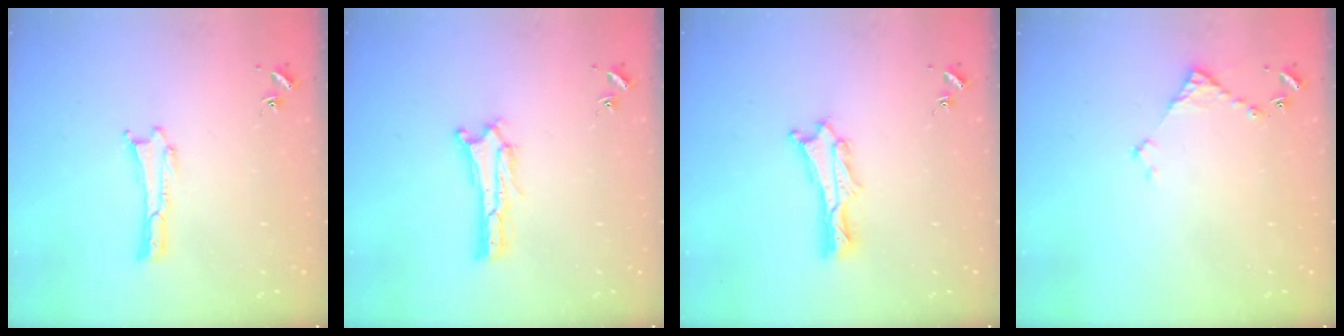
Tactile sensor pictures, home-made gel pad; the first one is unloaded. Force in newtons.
{"total": 0.6, "press": 0.5, "slide": 0.2}
{"total": 1.5, "press": 1.4, "slide": 0.2}
{"total": 3.7, "press": 3.6, "slide": 0.3}